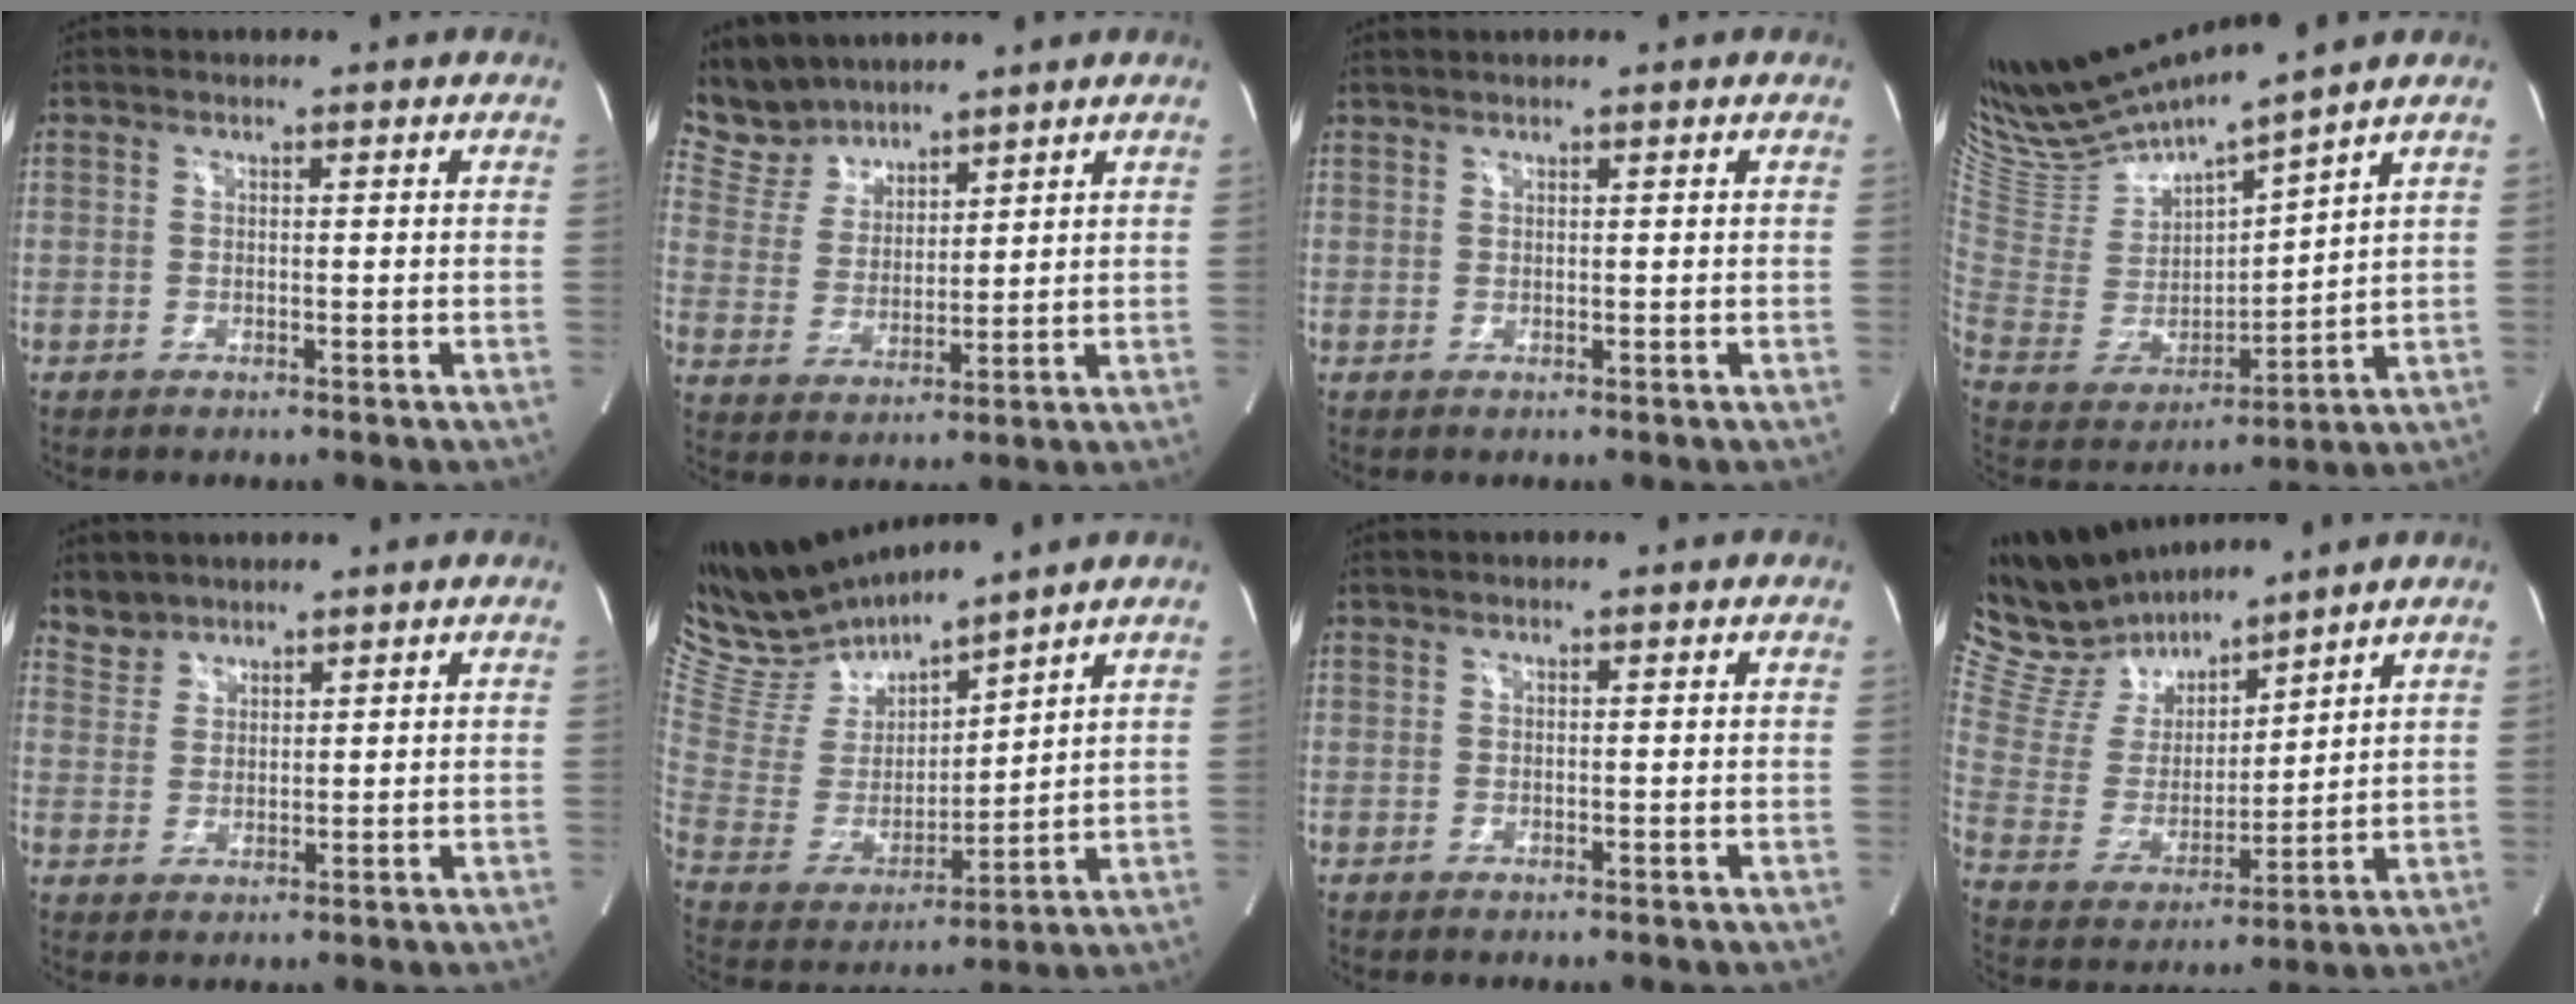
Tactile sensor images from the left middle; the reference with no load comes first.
{"total": 7.7, "force": [7.3, 2.4, 0.6], "torque": [-0.027, 0.016, 0.161]}
{"total": 1.4, "force": [1.3, -0.1, 0.5], "torque": [-0.012, 0.013, 0.030]}
{"total": 15.8, "force": [14.6, -0.2, 6.0], "torque": [-0.127, -0.023, 0.296]}
{"total": 3.4, "force": [3.1, 1.4, -0.4], "torque": [0.010, 0.010, 0.062]}
{"total": 13.3, "force": [12.7, 1.4, 3.4], "torque": [-0.084, -0.005, 0.265]}
{"total": 0.5, "force": [0.5, 0.0, 0.3], "torque": [-0.007, 0.008, 0.011]}
{"total": 13.5, "force": [12.7, 3.1, 3.1], "torque": [-0.082, 0.010, 0.261]}